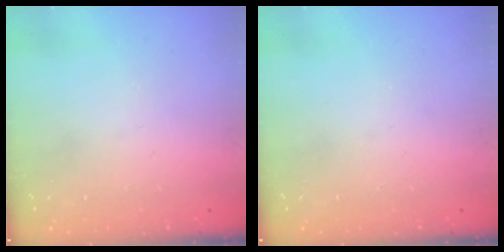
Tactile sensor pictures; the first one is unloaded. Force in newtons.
{"total": 0.0}